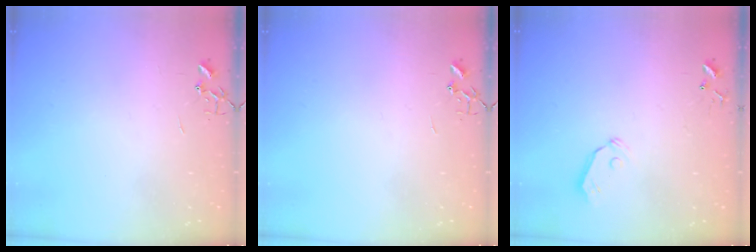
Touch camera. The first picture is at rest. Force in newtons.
{"total": 0.0}
{"total": 4.4, "press": 4.3, "slide": 0.5}